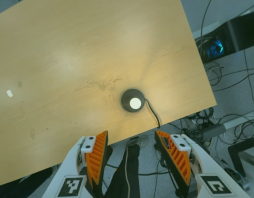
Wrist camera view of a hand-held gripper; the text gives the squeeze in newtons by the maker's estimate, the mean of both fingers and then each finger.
{"total": 0.0}